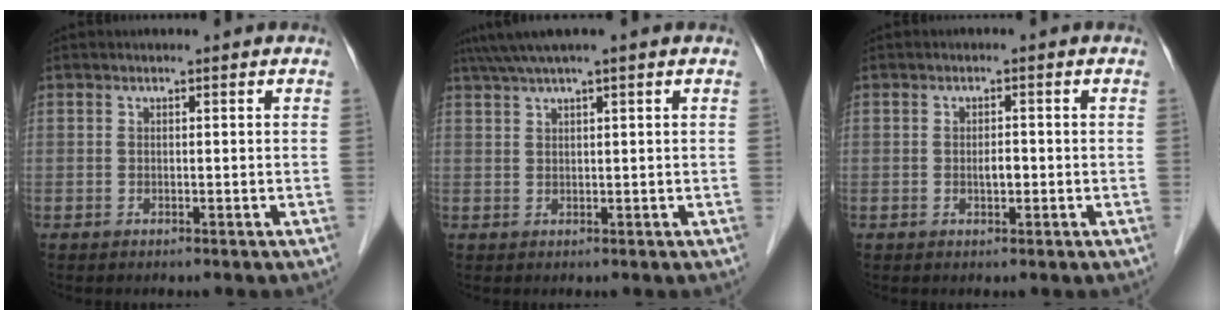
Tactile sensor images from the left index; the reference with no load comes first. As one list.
[{"total": 4.4, "force": [3.2, -0.8, 2.9], "torque": [-0.060, 0.029, 0.063]}, {"total": 1.7, "force": [-0.5, 0.6, 1.5], "torque": [-0.029, 0.000, -0.006]}]